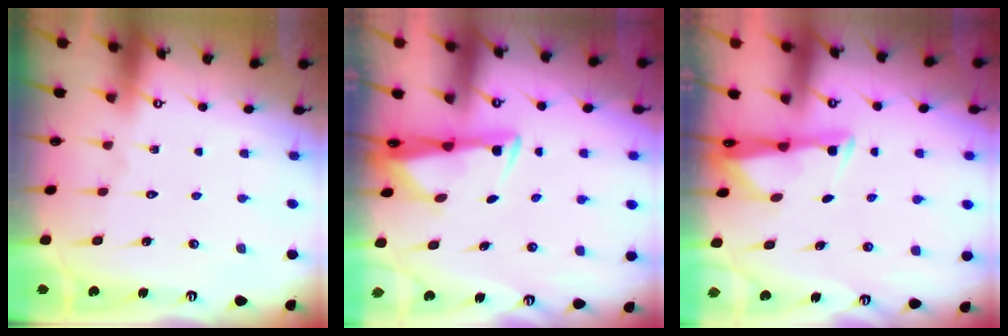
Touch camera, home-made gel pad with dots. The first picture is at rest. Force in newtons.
{"total": 2.9, "press": 2.8, "slide": 0.9}
{"total": 2.8, "press": 2.7, "slide": 0.4}